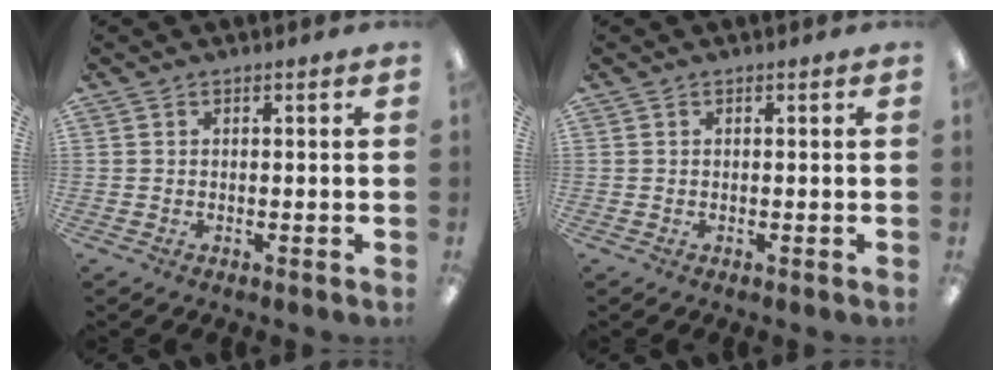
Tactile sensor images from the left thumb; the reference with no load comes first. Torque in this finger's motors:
{"motor_torque": [-0.06, 0.05, -0.08, 0.06, 0.00]}